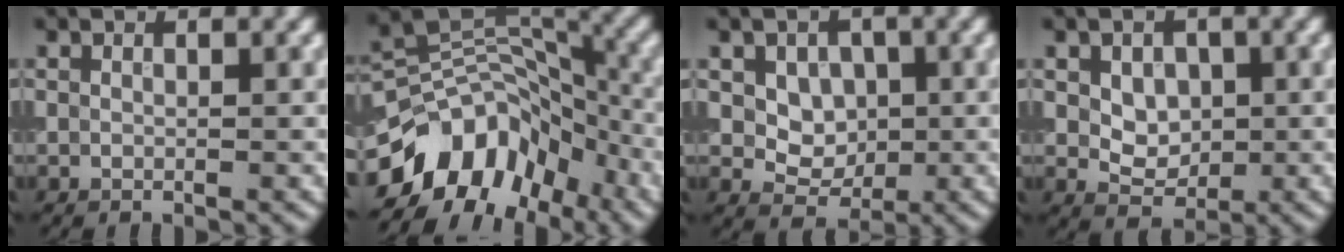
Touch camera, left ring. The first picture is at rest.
{"total": 10.6, "force": [-6.3, 7.0, 4.9], "torque": [-0.080, 0.017, -0.115]}
{"total": 3.4, "force": [0.6, 2.7, 2.0], "torque": [-0.031, -0.006, 0.012]}
{"total": 2.8, "force": [0.4, 2.1, 1.8], "torque": [-0.028, -0.001, 0.007]}